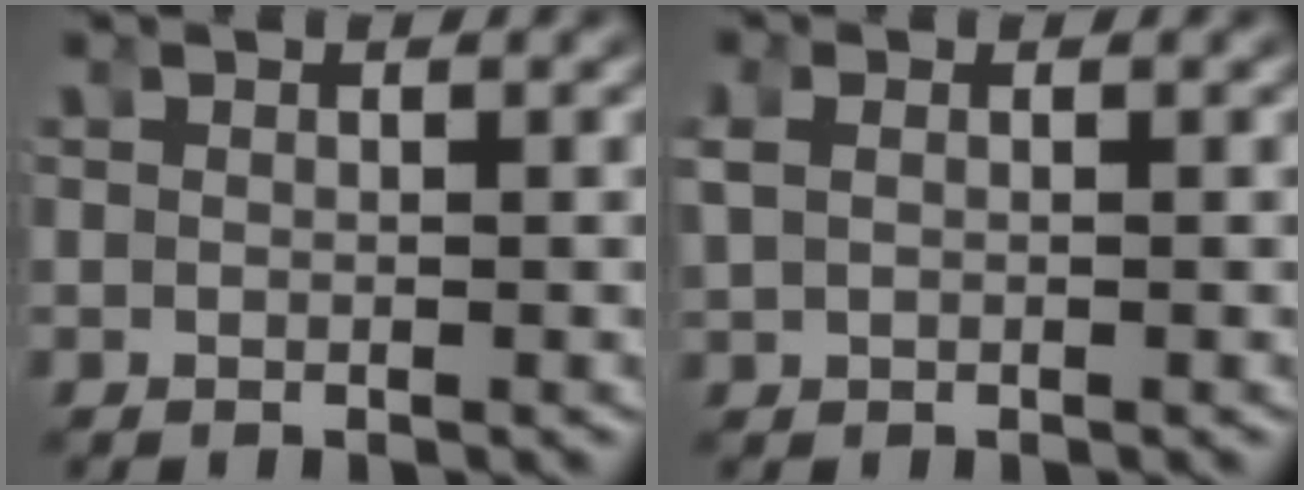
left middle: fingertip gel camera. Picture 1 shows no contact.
{"total": 0.9, "force": [0.6, 0.4, 0.6], "torque": [-0.025, 0.004, 0.015]}